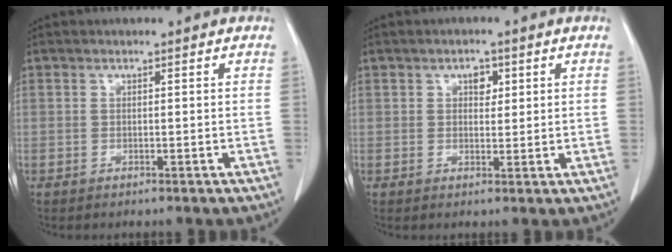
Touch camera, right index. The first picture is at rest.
{"total": 2.5, "force": [1.1, 1.5, 1.6], "torque": [-0.017, 0.000, 0.014]}